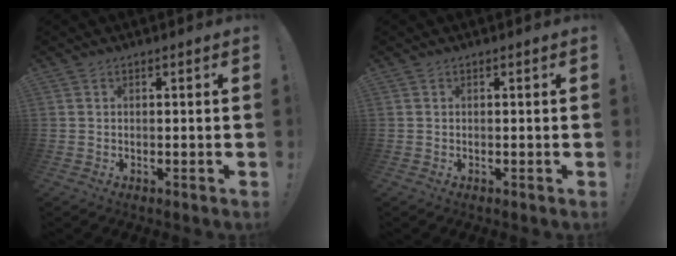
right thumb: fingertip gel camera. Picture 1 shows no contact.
{"total": 0.0}